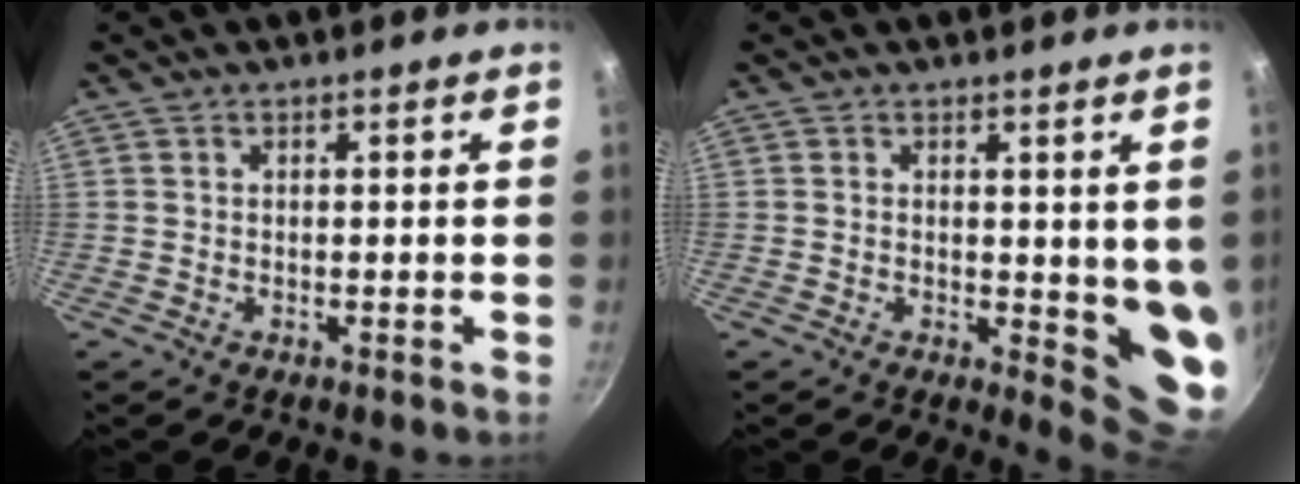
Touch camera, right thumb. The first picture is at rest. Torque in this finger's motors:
{"motor_torque": [2.39, 2.62, 2.00, -0.37, 0.08]}